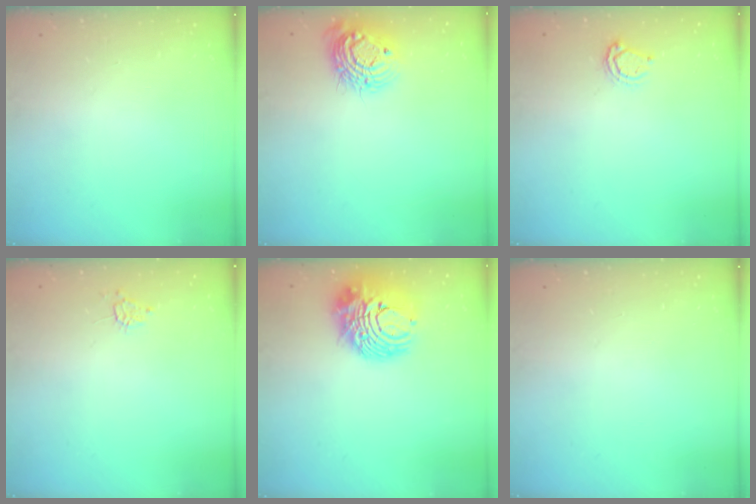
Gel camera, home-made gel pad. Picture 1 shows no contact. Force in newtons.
{"total": 12.6, "press": 12.5, "slide": 1.2}
{"total": 4.8, "press": 4.8, "slide": 0.5}
{"total": 3.6, "press": 3.6, "slide": 0.4}
{"total": 13.4, "press": 13.3, "slide": 1.5}
{"total": 0.0}